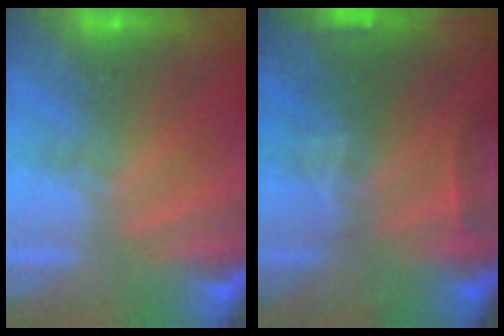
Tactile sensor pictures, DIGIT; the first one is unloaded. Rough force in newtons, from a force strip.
{"total": 7.5}